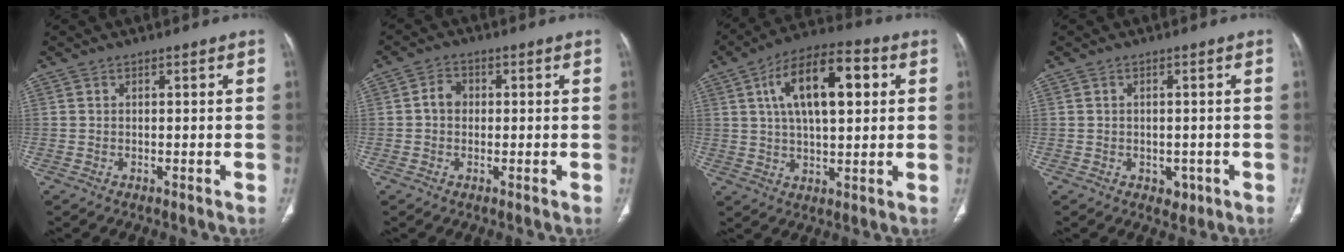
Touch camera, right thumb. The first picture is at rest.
{"total": 3.3, "force": [0.0, 2.7, 1.8], "torque": [-0.023, 0.012, -0.006]}
{"total": 16.5, "force": [4.6, 7.4, 14.0], "torque": [-0.219, 0.010, 0.072]}
{"total": 2.5, "force": [-0.8, 2.0, 1.3], "torque": [-0.006, 0.002, -0.004]}